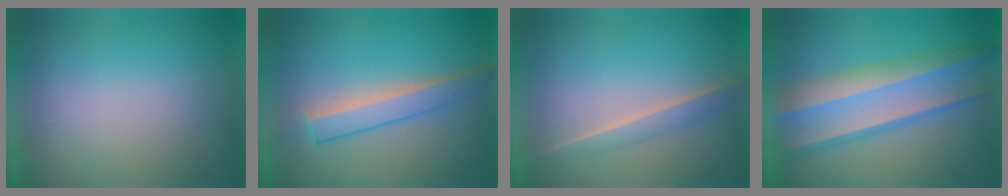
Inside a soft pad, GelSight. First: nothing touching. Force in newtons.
{"total": 3.2}
{"total": 1.7}
{"total": 6.6}